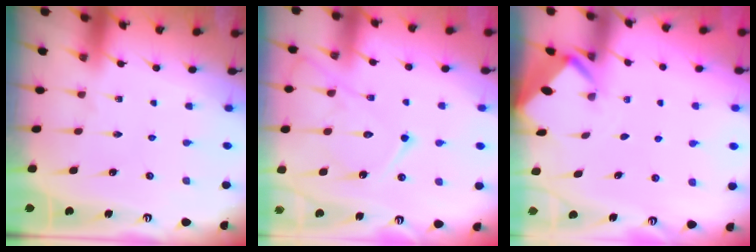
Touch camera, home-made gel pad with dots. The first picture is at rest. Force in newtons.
{"total": 13.9, "press": 13.8, "slide": 1.5}
{"total": 2.1, "press": 2.1, "slide": 0.0}